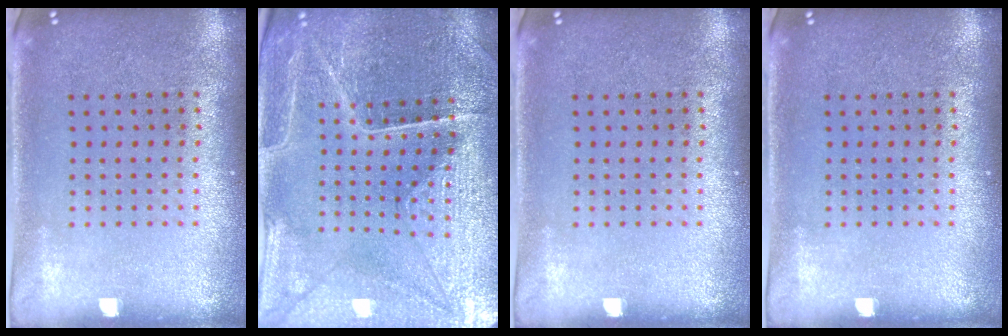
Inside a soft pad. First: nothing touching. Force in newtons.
{"total": 3.5, "press": 3.5, "slide": 0.2}
{"total": 0.0}
{"total": 0.0}